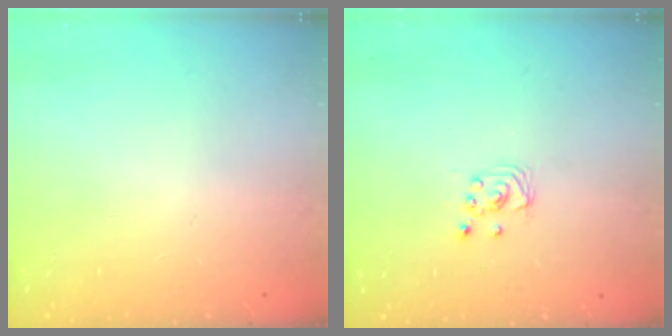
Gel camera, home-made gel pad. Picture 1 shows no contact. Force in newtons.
{"total": 2.2, "press": 2.2, "slide": 0.2}